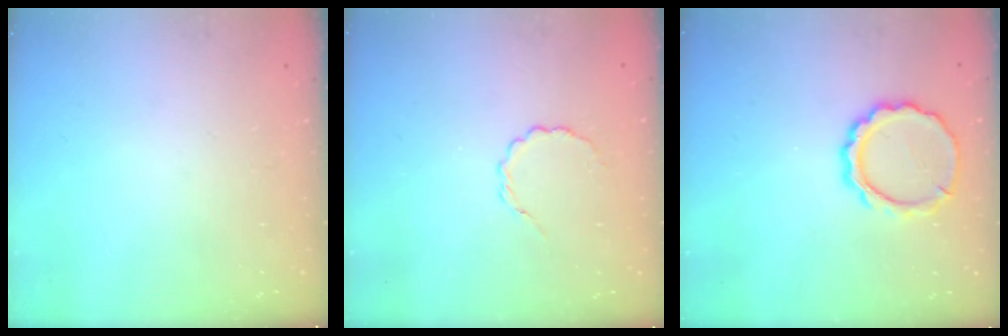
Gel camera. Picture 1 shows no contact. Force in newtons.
{"total": 2.4, "press": 2.2, "slide": 0.9}
{"total": 9.8, "press": 9.8, "slide": 1.1}